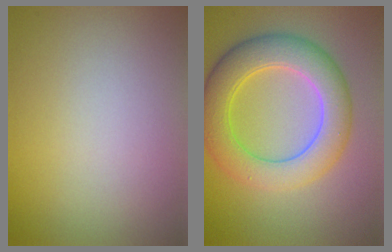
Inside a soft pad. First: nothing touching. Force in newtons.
{"total": 6.9, "press": 6.9, "slide": 0.2}